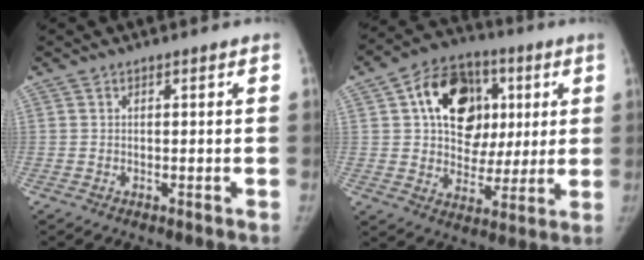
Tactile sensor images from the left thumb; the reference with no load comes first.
{"total": 18.6, "force": [4.8, 13.8, 11.5], "torque": [-0.136, 0.006, 0.077]}